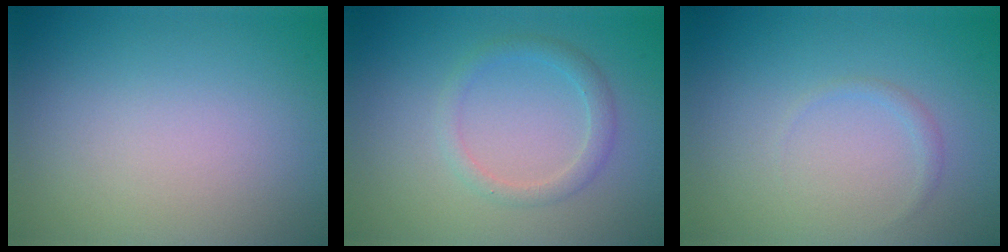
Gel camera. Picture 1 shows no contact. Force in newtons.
{"total": 1.9, "press": 1.9, "slide": 0.1}
{"total": 0.7, "press": 0.7, "slide": 0.1}